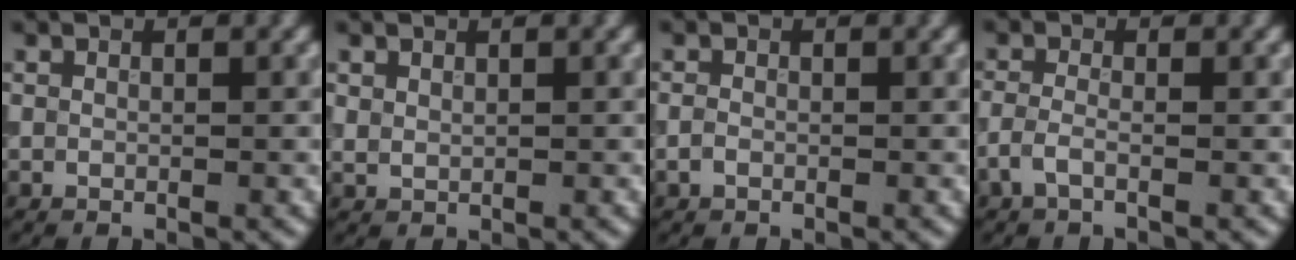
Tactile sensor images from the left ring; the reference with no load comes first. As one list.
[{"total": 0.7, "force": [0.5, 0.4, 0.3], "torque": [-0.007, -0.002, 0.016]}, {"total": 0.8, "force": [-0.3, 0.6, 0.4], "torque": [-0.008, -0.001, -0.009]}, {"total": 1.6, "force": [-0.8, 0.5, 1.2], "torque": [-0.030, 0.002, -0.022]}]